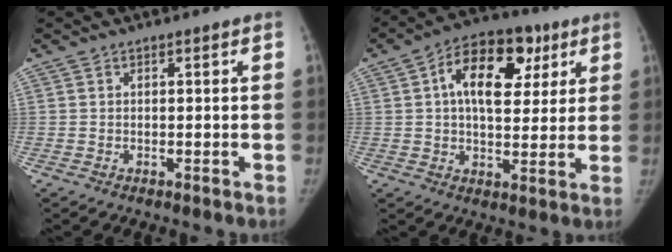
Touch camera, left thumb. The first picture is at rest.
{"total": 14.9, "force": [4.9, 9.0, 10.9], "torque": [-0.133, 0.007, 0.070]}